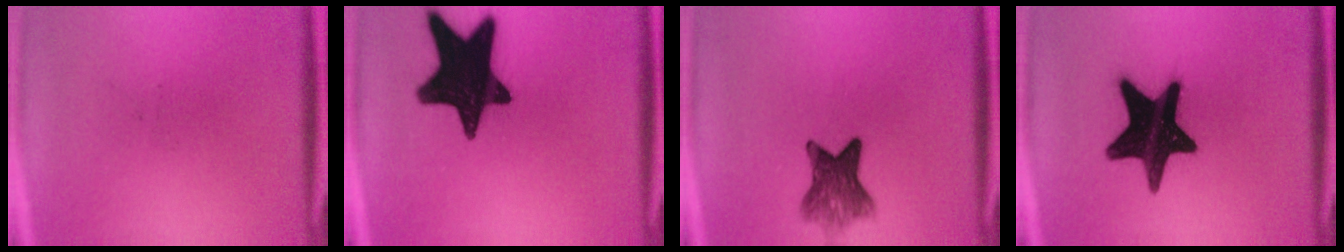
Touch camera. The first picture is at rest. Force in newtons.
{"total": 18.9}
{"total": 6.5}
{"total": 18.1}